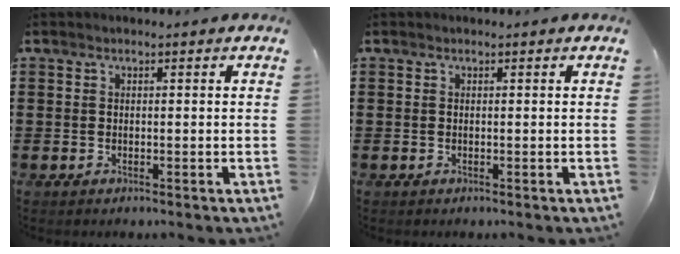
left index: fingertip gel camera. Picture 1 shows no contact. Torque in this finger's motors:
{"motor_torque": [-0.01, 0.01, 0.02, 0.00]}